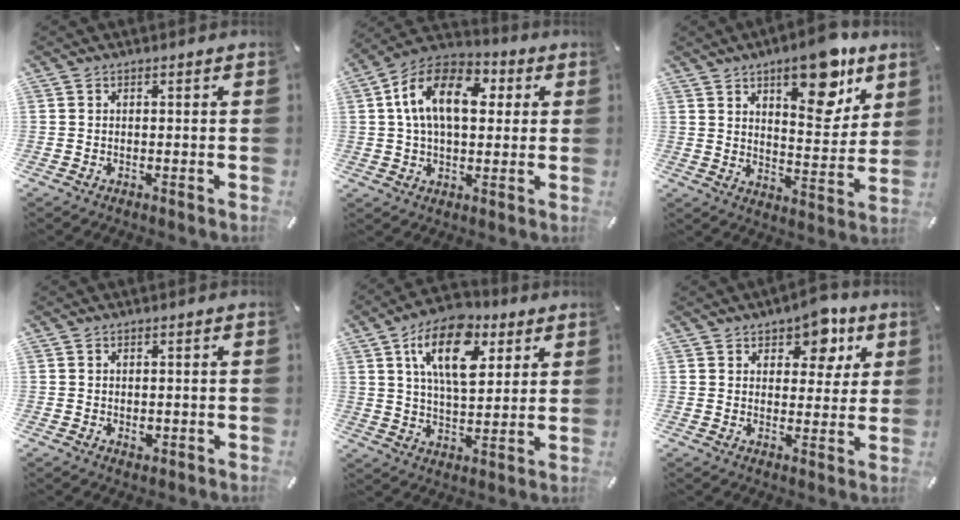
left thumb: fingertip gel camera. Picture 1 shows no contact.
{"total": 15.0, "force": [3.3, 9.5, 11.1], "torque": [-0.220, 0.007, 0.055]}
{"total": 15.1, "force": [9.5, 6.3, 9.9], "torque": [-0.116, -0.061, 0.155]}
{"total": 1.2, "force": [0.0, 0.9, 0.8], "torque": [-0.015, 0.002, 0.001]}
{"total": 16.0, "force": [7.6, 8.5, 11.2], "torque": [-0.193, -0.014, 0.132]}
{"total": 8.2, "force": [5.5, 4.9, 3.7], "torque": [-0.033, -0.037, 0.090]}